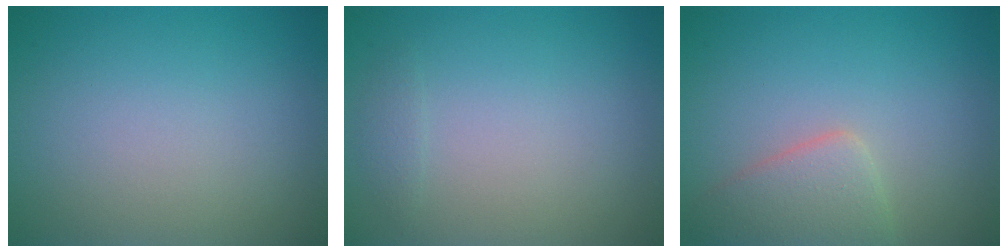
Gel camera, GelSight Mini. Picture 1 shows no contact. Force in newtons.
{"total": 0.7, "press": 0.7, "slide": 0.0}
{"total": 2.5, "press": 2.5, "slide": 0.2}